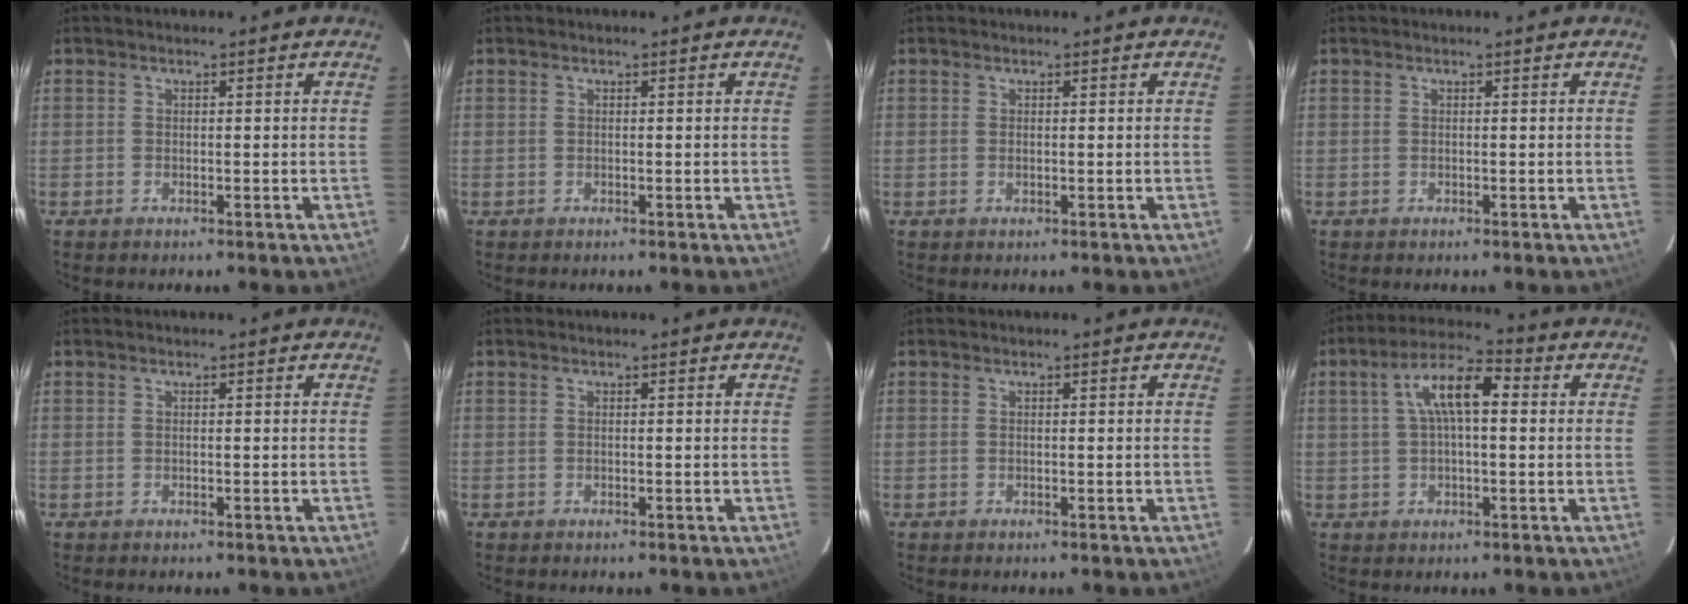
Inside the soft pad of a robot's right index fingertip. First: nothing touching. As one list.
[{"total": 0.0}, {"total": 0.0}, {"total": 0.0}, {"total": 0.0}, {"total": 0.0}, {"total": 0.0}, {"total": 9.4, "force": [1.8, 3.6, 8.5], "torque": [-0.157, 0.027, 0.027]}]